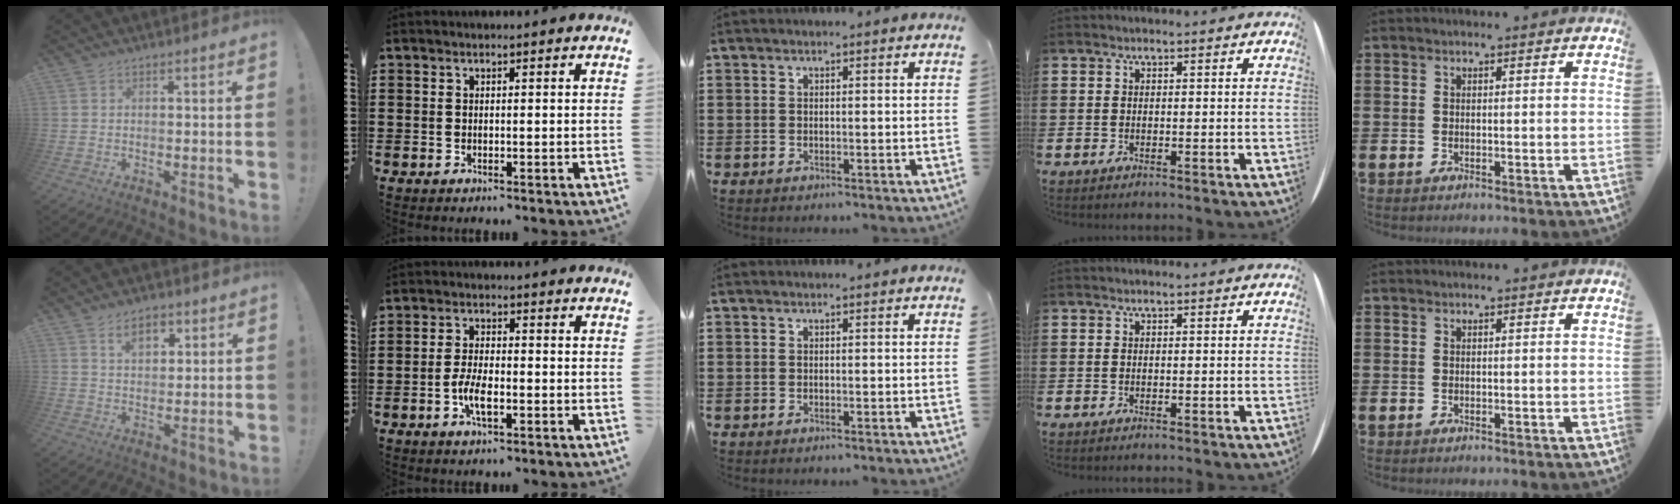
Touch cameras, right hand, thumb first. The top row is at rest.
{"thumb": {"total": 6.5, "force": [3.5, 3.9, 3.8], "torque": [-0.061, -0.004, 0.062]}, "index": {"total": 4.6, "force": [-1.6, 1.8, 3.9], "torque": [-0.086, 0.000, -0.033]}}